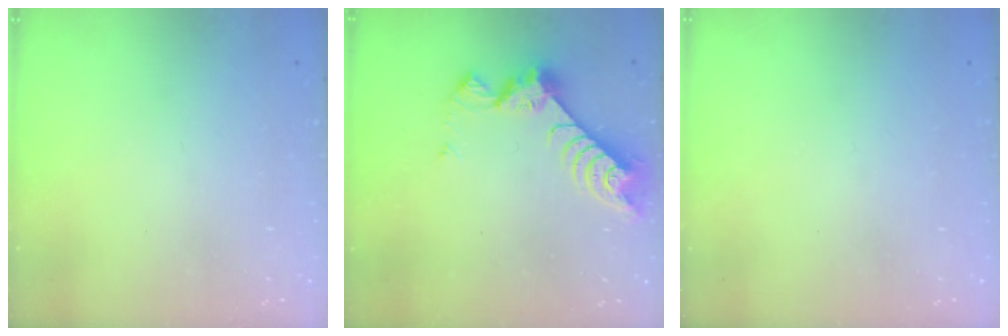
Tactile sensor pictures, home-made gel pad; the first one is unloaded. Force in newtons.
{"total": 8.2, "press": 8.2, "slide": 0.5}
{"total": 0.0}